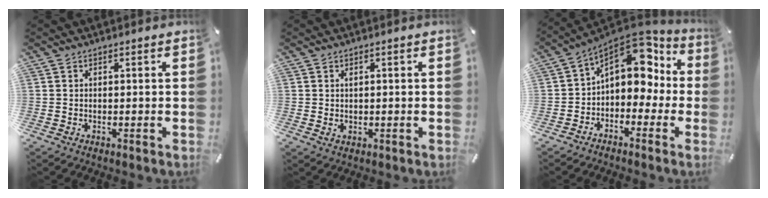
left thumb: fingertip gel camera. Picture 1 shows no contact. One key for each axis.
{"total": 1.3, "fx": 0.3, "fy": 1.1, "fz": 0.7, "tx": -0.008, "ty": 0.001, "tz": 0.003}
{"total": 12.3, "fx": 4.3, "fy": 8.6, "fz": 7.7, "tx": -0.118, "ty": -0.032, "tz": 0.077}